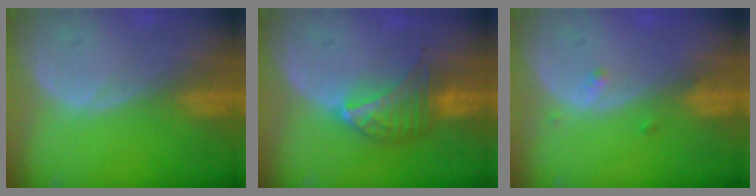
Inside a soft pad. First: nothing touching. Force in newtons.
{"total": 7.1, "press": 6.4, "slide": 3.1}
{"total": 1.3, "press": 1.1, "slide": 0.7}